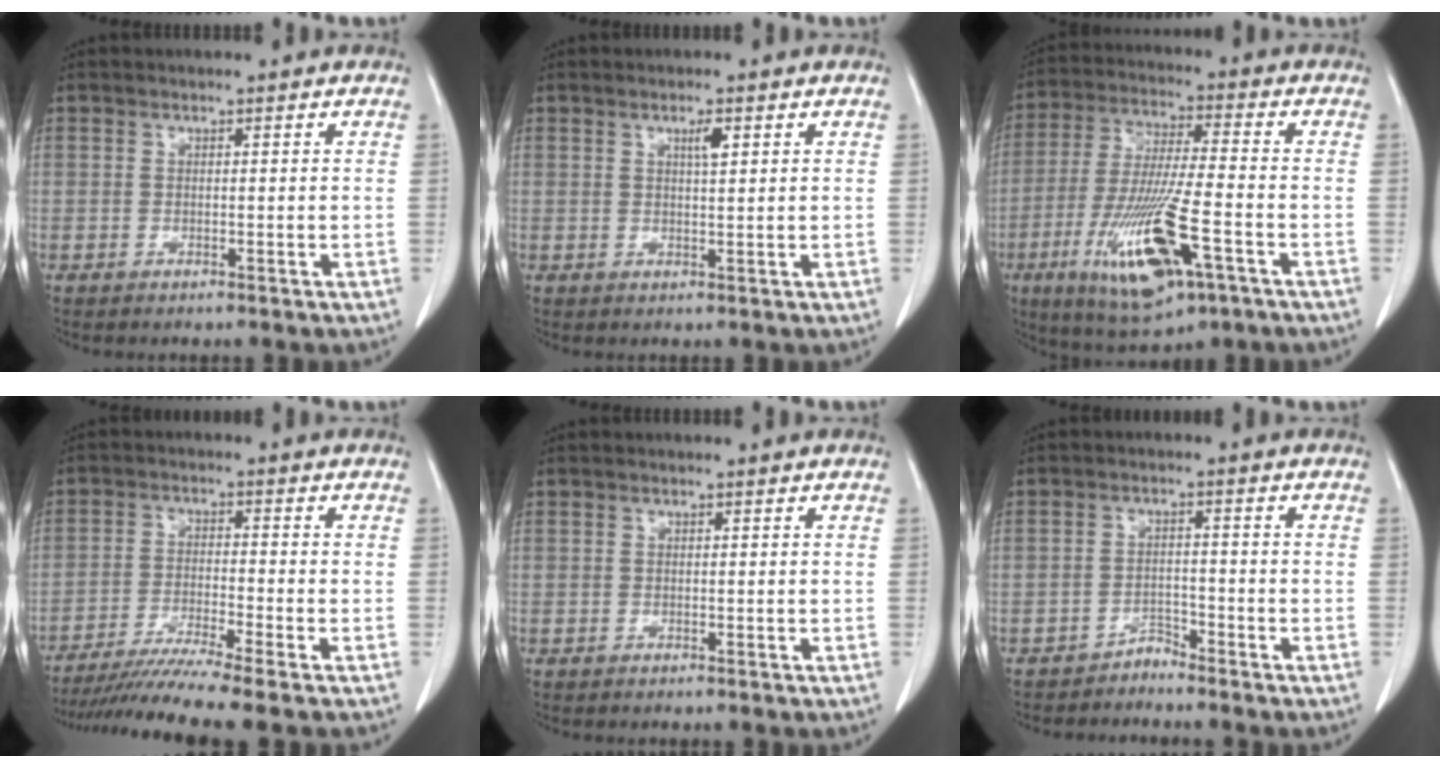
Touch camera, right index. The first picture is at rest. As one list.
[{"total": 2.0, "force": [0.9, 0.2, 1.8], "torque": [-0.031, -0.001, 0.016]}, {"total": 16.6, "force": [-6.9, 2.7, 14.9], "torque": [-0.302, -0.035, -0.116]}, {"total": 9.8, "force": [-8.3, -2.2, 4.8], "torque": [-0.070, -0.029, -0.140]}, {"total": 0.0}, {"total": 2.0, "force": [-2.0, 0.4, -0.2], "torque": [0.012, -0.001, -0.034]}]